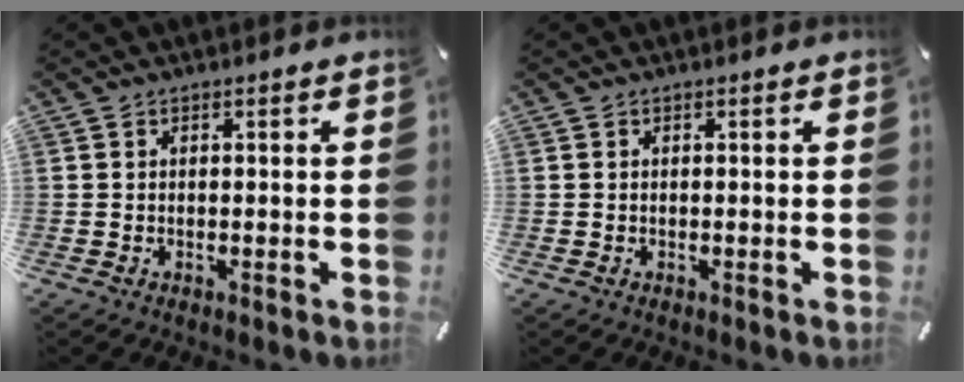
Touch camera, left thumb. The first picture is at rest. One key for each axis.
{"total": 0.0}